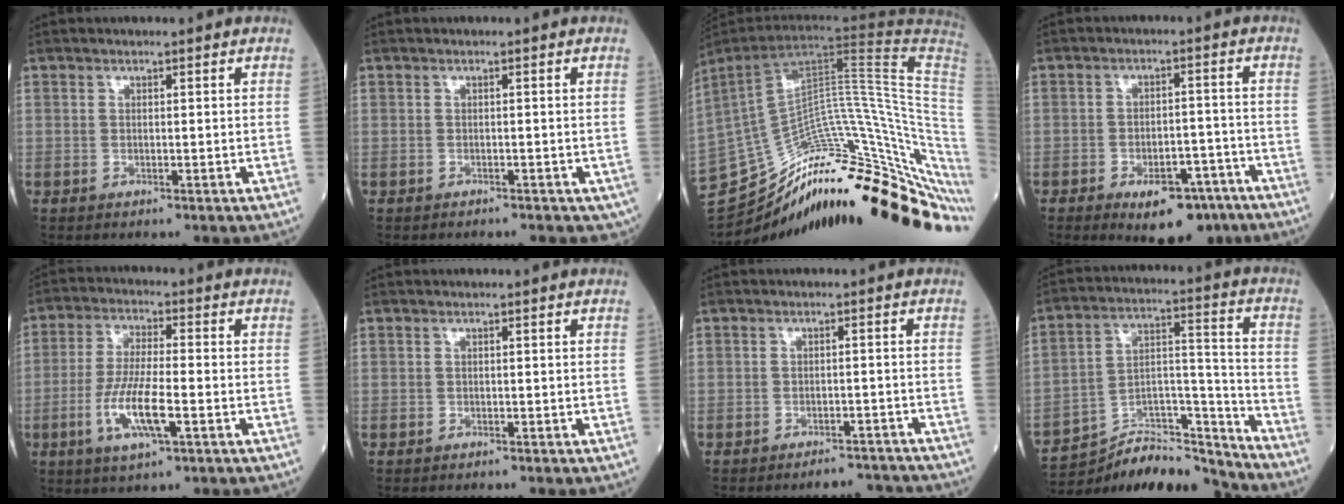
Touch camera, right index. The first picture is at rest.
{"total": 2.7, "force": [-2.1, 1.3, 1.2], "torque": [-0.011, -0.002, -0.018]}
{"total": 32.6, "force": [-23.4, 3.6, 22.4], "torque": [-0.205, 0.009, -0.319]}
{"total": 9.0, "force": [-5.9, 4.0, 5.5], "torque": [-0.072, 0.006, -0.080]}
{"total": 9.2, "force": [-3.1, 1.4, 8.5], "torque": [-0.175, -0.009, -0.057]}
{"total": 0.5, "force": [-0.5, 0.1, 0.2], "torque": [-0.008, -0.001, -0.006]}
{"total": 4.0, "force": [-3.9, 1.0, -0.4], "torque": [0.018, 0.012, -0.051]}
{"total": 18.6, "force": [-18.0, 1.9, 4.1], "torque": [-0.076, 0.036, -0.297]}